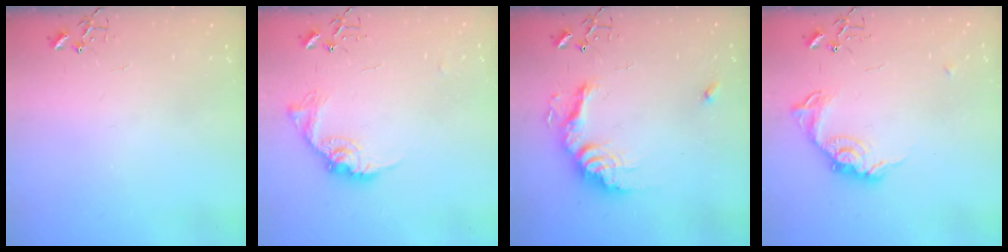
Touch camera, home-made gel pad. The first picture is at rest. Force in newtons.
{"total": 12.6, "press": 12.6, "slide": 0.5}
{"total": 17.3, "press": 17.2, "slide": 1.5}
{"total": 14.2, "press": 14.2, "slide": 0.6}